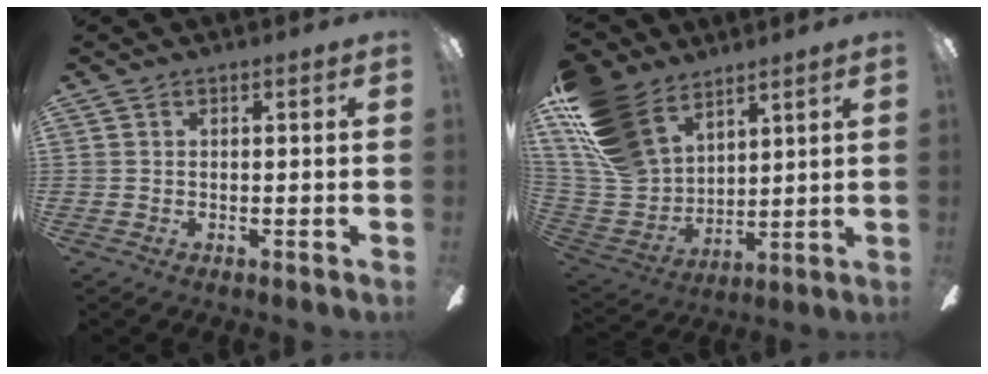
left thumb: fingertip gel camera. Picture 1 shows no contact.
{"total": 20.1, "force": [12.7, 12.1, 10.0], "torque": [-0.242, -0.058, 0.244]}